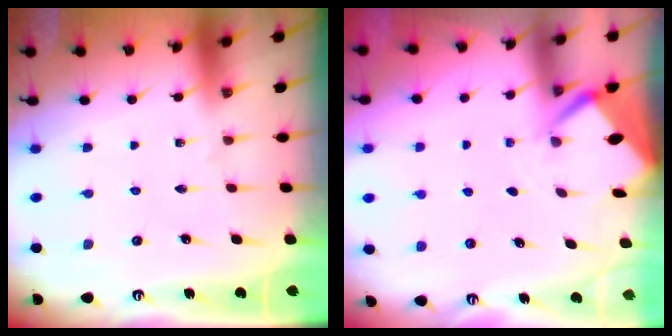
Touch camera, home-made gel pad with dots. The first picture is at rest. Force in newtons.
{"total": 2.7, "press": 2.7, "slide": 0.3}